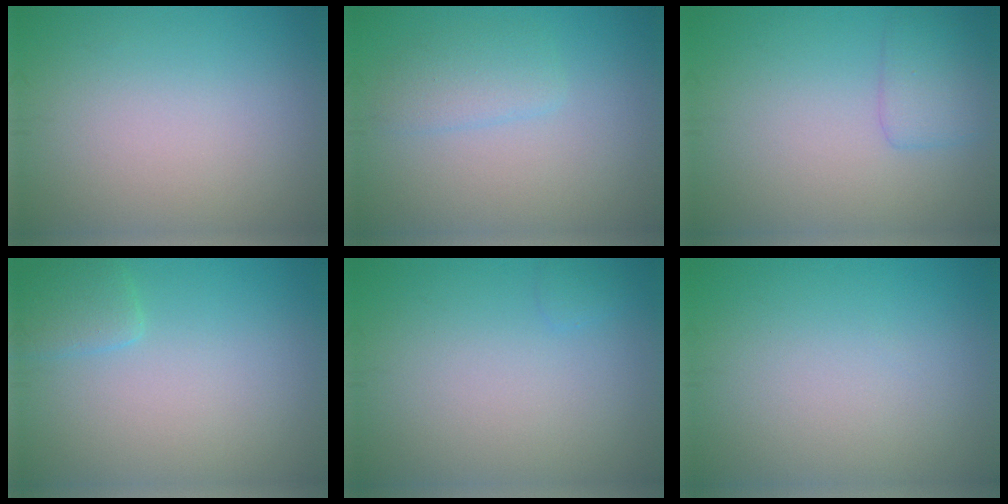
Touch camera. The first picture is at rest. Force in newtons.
{"total": 2.1, "press": 2.1, "slide": 0.1}
{"total": 2.3, "press": 2.3, "slide": 0.1}
{"total": 1.8, "press": 1.8, "slide": 0.2}
{"total": 0.6, "press": 0.6, "slide": 0.1}
{"total": 0.0}